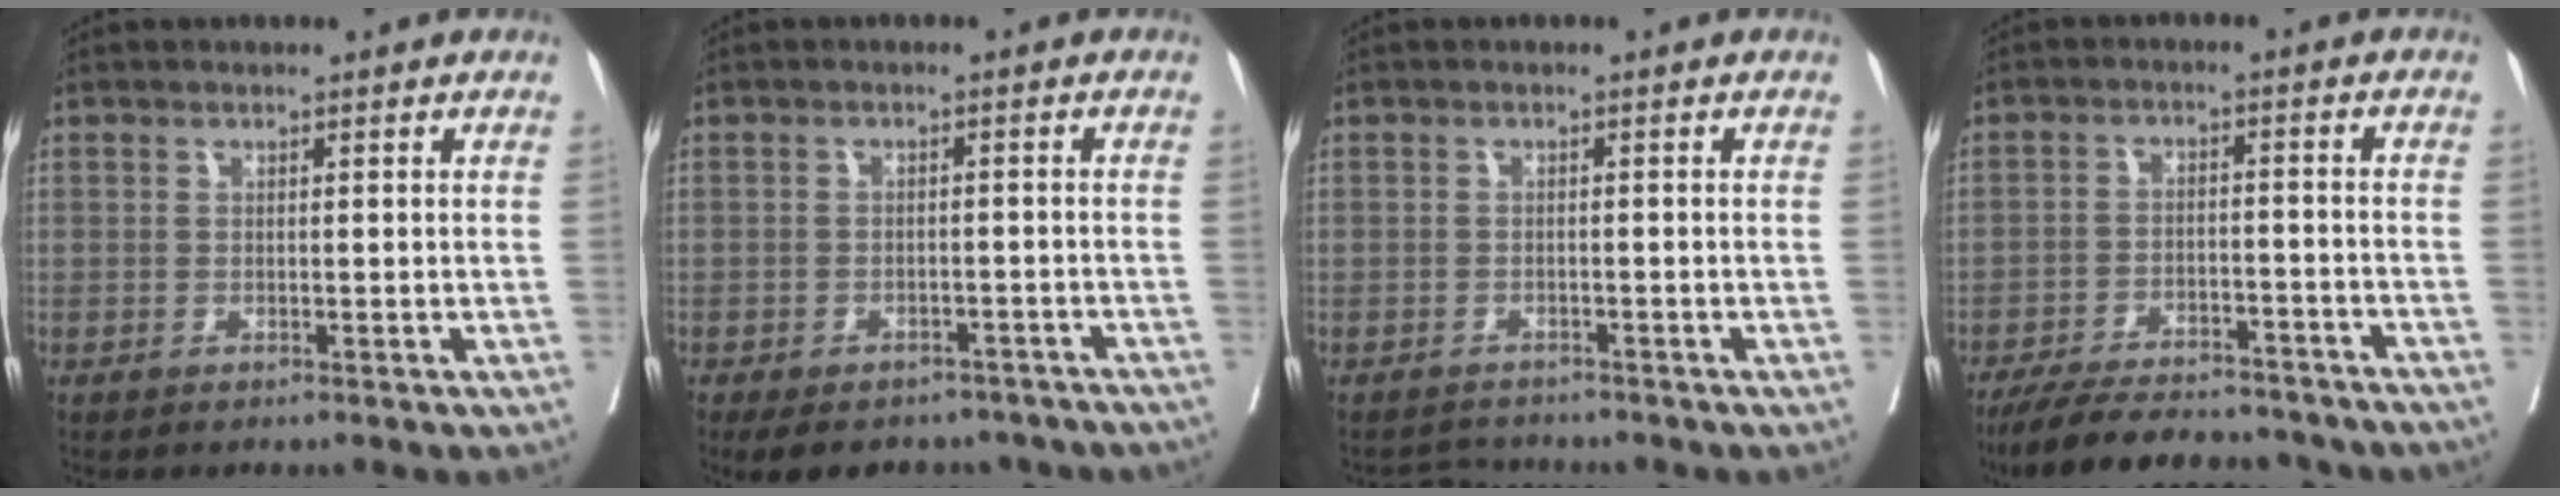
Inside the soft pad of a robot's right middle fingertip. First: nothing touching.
{"total": 13.1, "force": [-10.8, 6.0, 4.5], "torque": [-0.075, 0.005, -0.119]}
{"total": 2.4, "force": [-2.2, 0.5, -0.5], "torque": [0.009, -0.009, -0.036]}
{"total": 17.9, "force": [-15.8, 4.2, 7.1], "torque": [-0.130, -0.010, -0.221]}